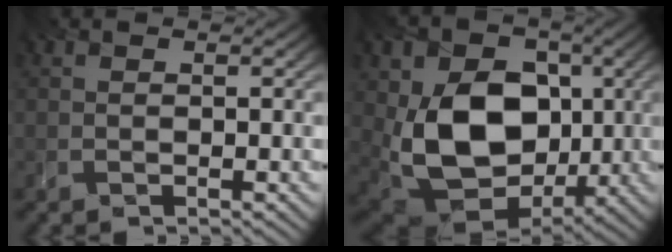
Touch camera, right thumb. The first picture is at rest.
{"total": 14.4, "force": [0.1, 10.6, 9.7], "torque": [-0.189, -0.023, 0.005]}